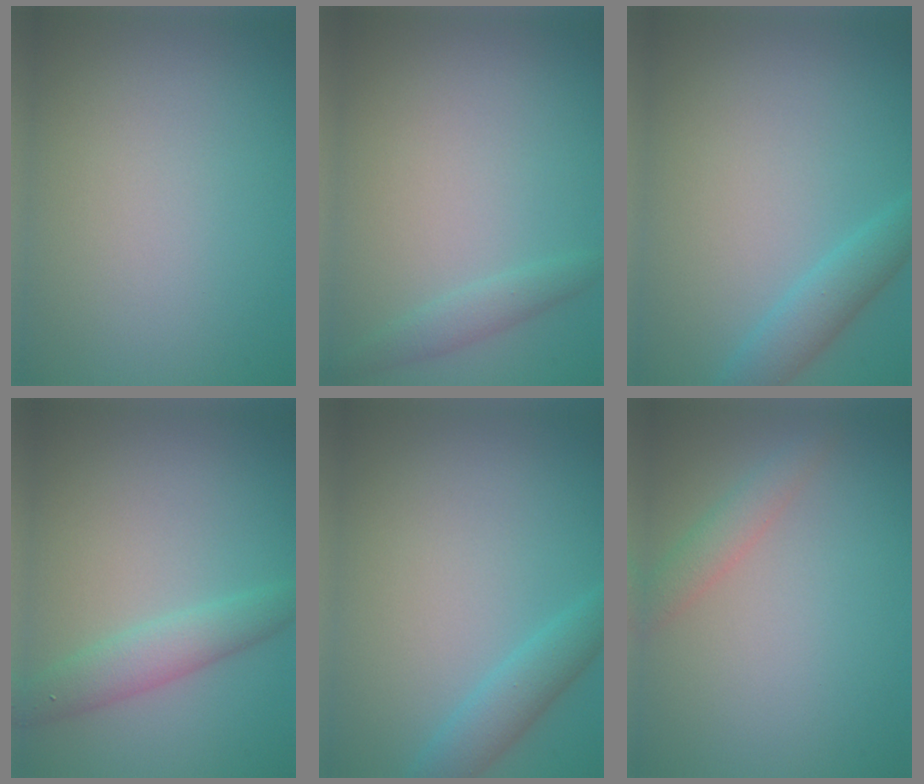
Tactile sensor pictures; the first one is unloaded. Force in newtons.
{"total": 1.6, "press": 1.6, "slide": 0.1}
{"total": 2.9, "press": 2.9, "slide": 0.2}
{"total": 3.2, "press": 3.2, "slide": 0.1}
{"total": 2.9, "press": 2.9, "slide": 0.2}
{"total": 1.8, "press": 1.8, "slide": 0.1}